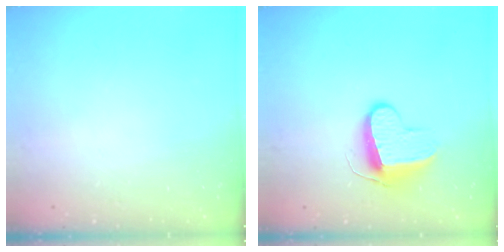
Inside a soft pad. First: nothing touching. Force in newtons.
{"total": 9.6, "press": 9.6, "slide": 0.2}